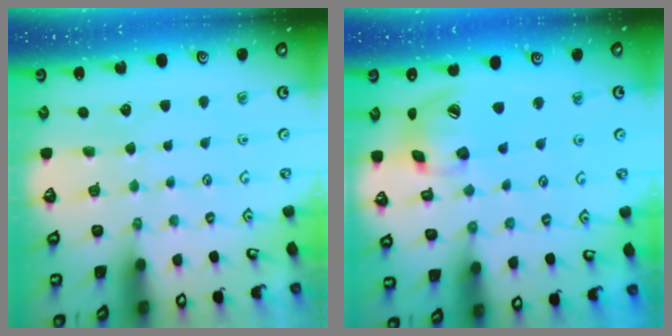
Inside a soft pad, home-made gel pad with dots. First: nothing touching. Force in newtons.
{"total": 16.1, "press": 15.9, "slide": 2.3}